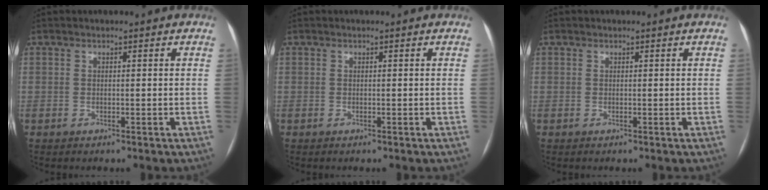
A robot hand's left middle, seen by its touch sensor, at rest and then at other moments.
{"total": 0.0}
{"total": 0.0}